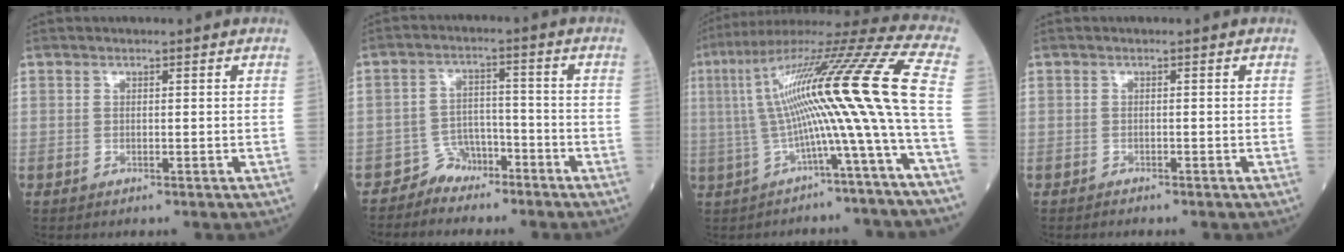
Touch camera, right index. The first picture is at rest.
{"total": 4.3, "force": [-3.5, 2.5, -0.1], "torque": [0.008, 0.011, -0.059]}
{"total": 19.8, "force": [-0.7, -1.1, 19.8], "torque": [-0.335, 0.042, -0.021]}
{"total": 0.6, "force": [-0.6, 0.1, 0.1], "torque": [-0.009, -0.002, -0.012]}